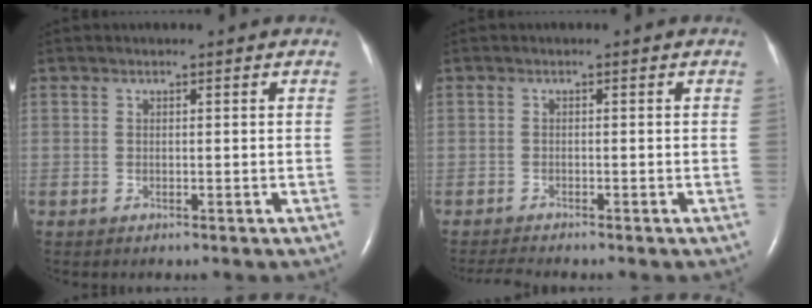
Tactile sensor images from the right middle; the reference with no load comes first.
{"total": 2.2, "force": [-2.1, -0.4, 0.4], "torque": [-0.015, -0.013, -0.038]}